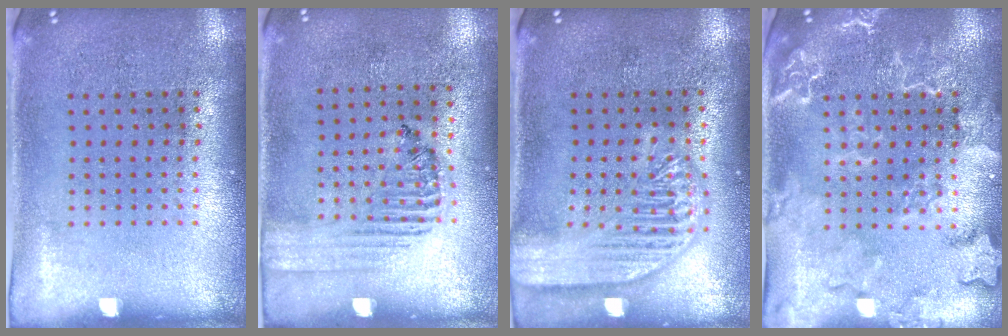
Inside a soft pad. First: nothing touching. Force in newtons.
{"total": 1.4, "press": 1.1, "slide": 0.9}
{"total": 3.0, "press": 3.0, "slide": 0.3}
{"total": 2.4, "press": 2.3, "slide": 0.5}